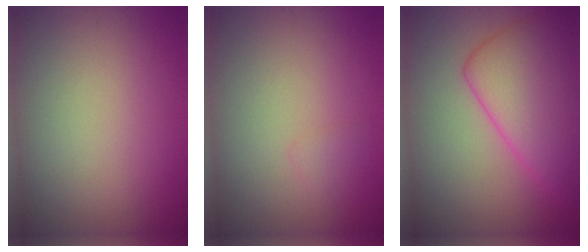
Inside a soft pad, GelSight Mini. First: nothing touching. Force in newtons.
{"total": 0.6, "press": 0.6, "slide": 0.0}
{"total": 7.4, "press": 7.4, "slide": 0.5}